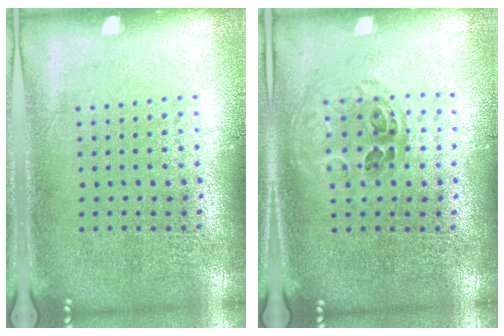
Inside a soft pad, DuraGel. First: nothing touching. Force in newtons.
{"total": 1.0, "press": 0.9, "slide": 0.3}